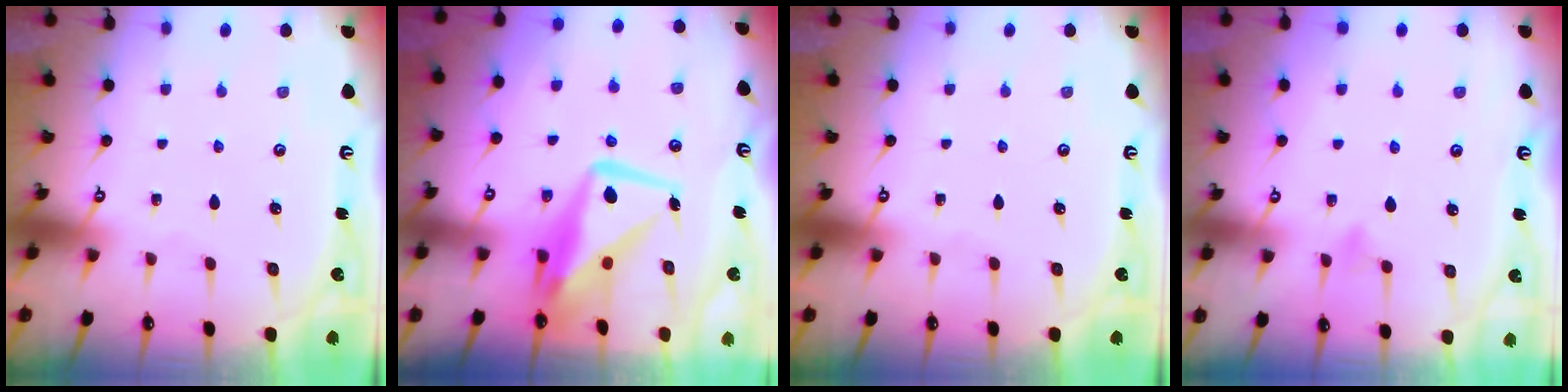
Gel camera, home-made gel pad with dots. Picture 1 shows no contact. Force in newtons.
{"total": 11.8, "press": 11.7, "slide": 0.9}
{"total": 0.0}
{"total": 5.8, "press": 5.8, "slide": 0.4}